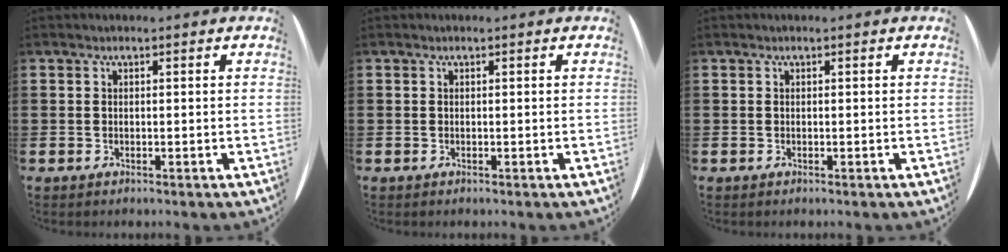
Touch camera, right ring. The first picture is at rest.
{"total": 0.0}
{"total": 0.0}